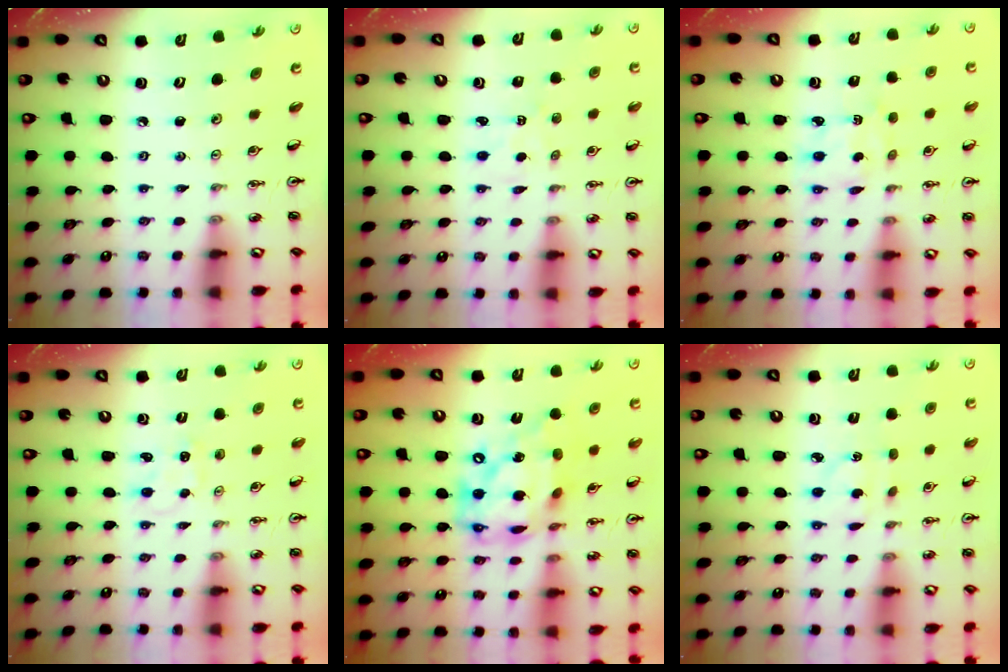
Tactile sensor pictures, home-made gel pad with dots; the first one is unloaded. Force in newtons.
{"total": 1.3, "press": 1.3, "slide": 0.2}
{"total": 2.3, "press": 2.3, "slide": 0.2}
{"total": 1.1, "press": 1.1, "slide": 0.2}
{"total": 18.8, "press": 18.7, "slide": 1.6}
{"total": 3.5, "press": 3.4, "slide": 0.8}